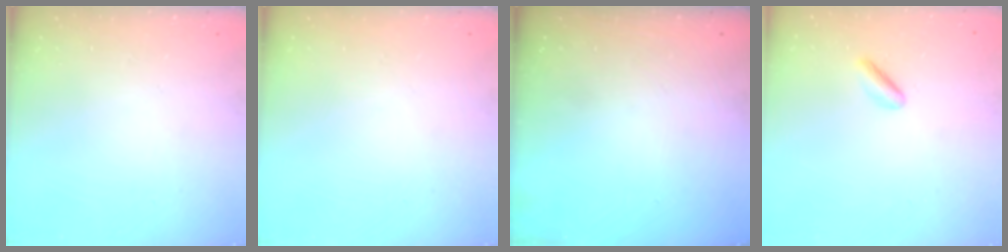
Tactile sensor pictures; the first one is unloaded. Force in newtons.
{"total": 0.0}
{"total": 0.0}
{"total": 1.9, "press": 1.6, "slide": 1.0}